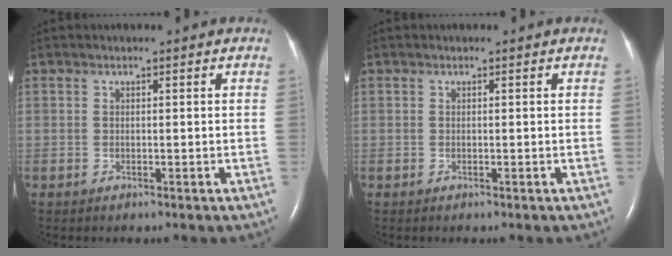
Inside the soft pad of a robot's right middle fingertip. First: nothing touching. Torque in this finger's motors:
{"motor_torque": [0.31, -0.31, -0.55, -0.21]}